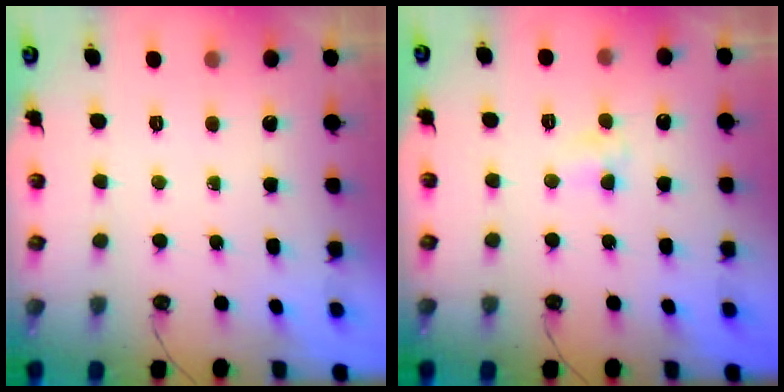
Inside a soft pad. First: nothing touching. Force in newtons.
{"total": 3.2, "press": 3.2, "slide": 0.3}